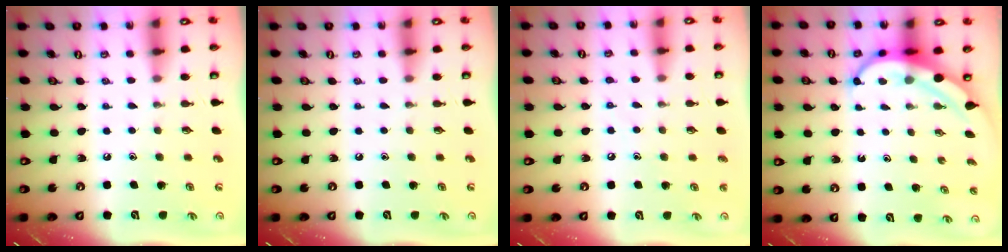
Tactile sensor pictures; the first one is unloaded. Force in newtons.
{"total": 0.0}
{"total": 5.6, "press": 5.6, "slide": 0.6}
{"total": 6.8, "press": 6.8, "slide": 0.8}